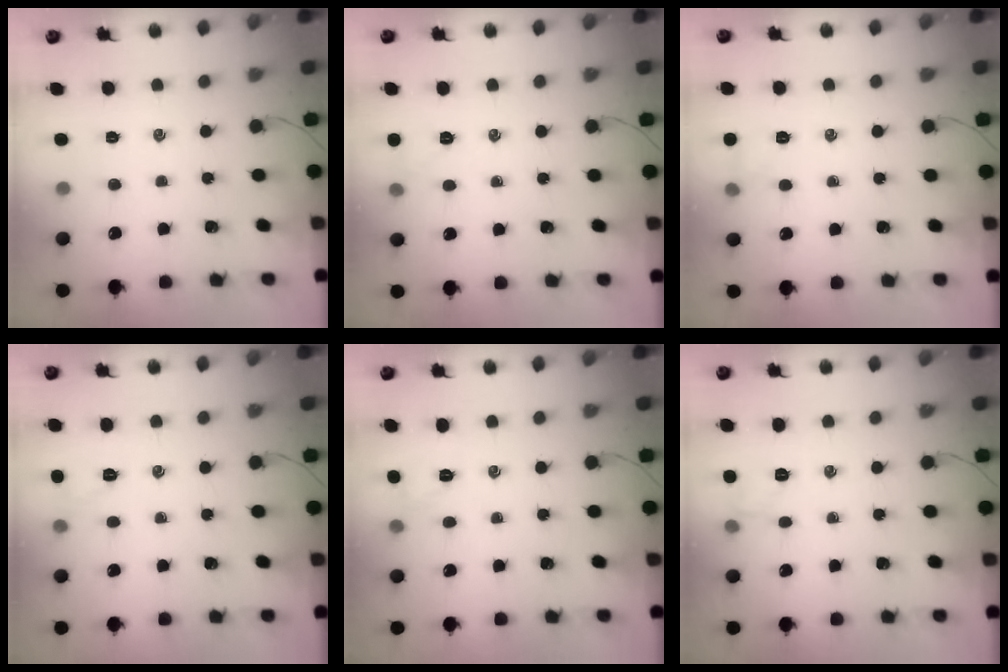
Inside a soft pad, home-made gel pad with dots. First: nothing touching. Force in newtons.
{"total": 4.6, "press": 4.5, "slide": 1.2}
{"total": 5.0, "press": 4.8, "slide": 1.5}
{"total": 5.4, "press": 5.2, "slide": 1.6}
{"total": 2.9, "press": 2.8, "slide": 0.5}
{"total": 5.0, "press": 4.8, "slide": 1.3}